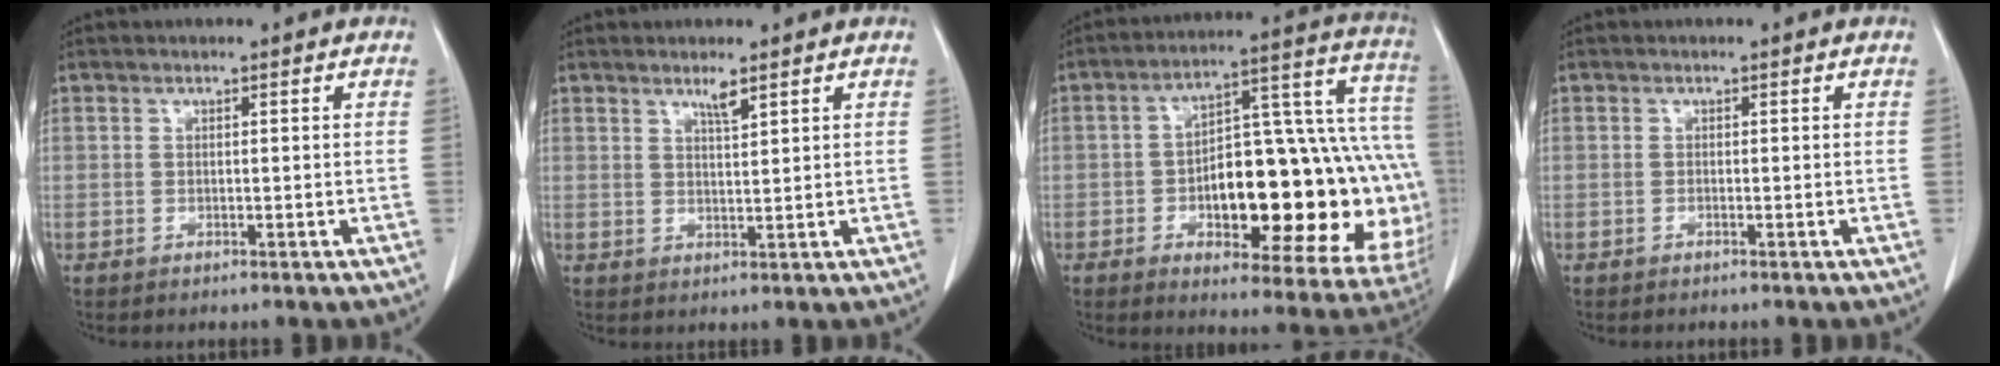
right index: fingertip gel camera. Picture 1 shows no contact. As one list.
[{"total": 2.2, "force": [1.6, 0.0, 1.5], "torque": [-0.029, -0.003, 0.032]}, {"total": 28.3, "force": [-4.9, 9.2, 26.3], "torque": [-0.273, 0.043, -0.051]}, {"total": 0.0}]